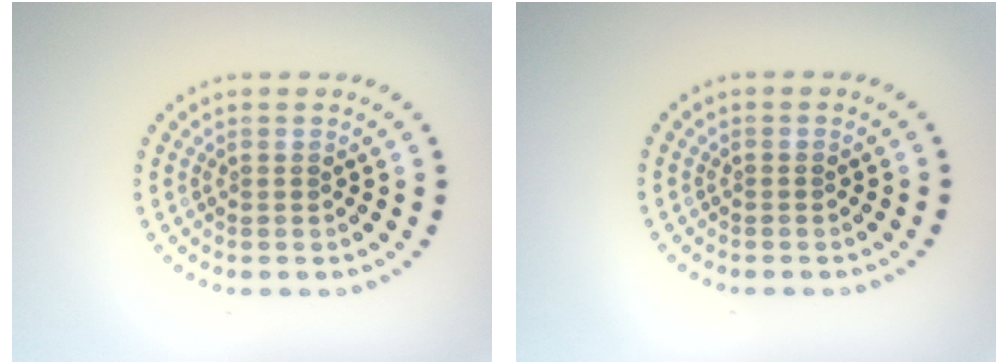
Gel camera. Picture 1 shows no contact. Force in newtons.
{"total": 0.0}